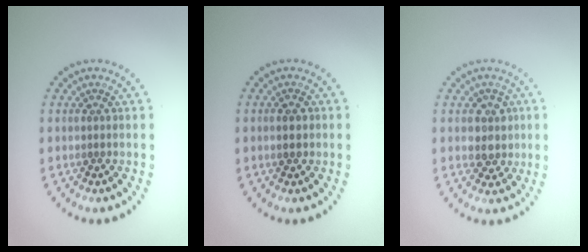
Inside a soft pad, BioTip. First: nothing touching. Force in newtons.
{"total": 2.0, "press": 2.0, "slide": 0.1}
{"total": 2.3, "press": 2.1, "slide": 0.9}